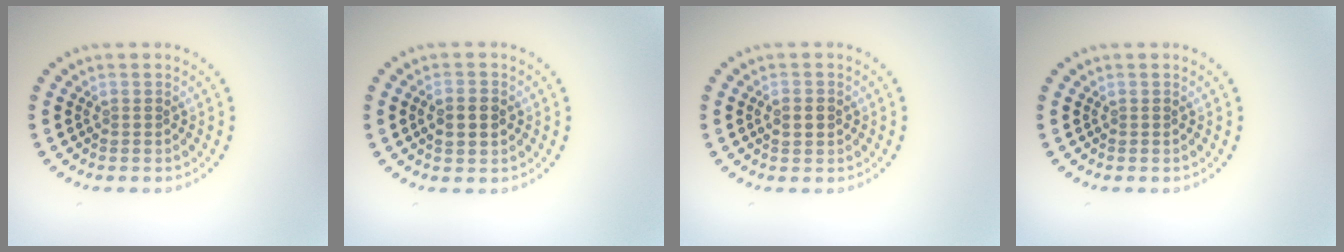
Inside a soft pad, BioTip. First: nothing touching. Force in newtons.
{"total": 2.4, "press": 2.4, "slide": 0.0}
{"total": 2.0, "press": 2.0, "slide": 0.0}
{"total": 0.0}